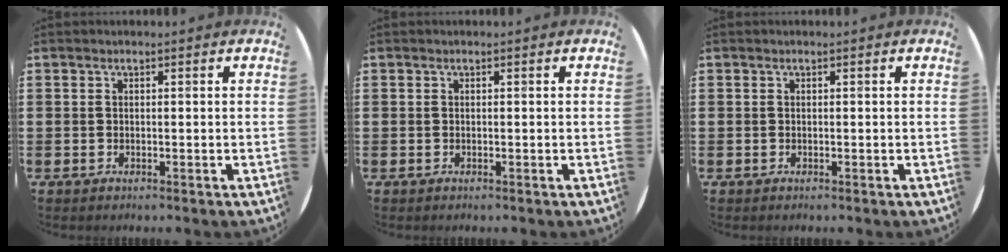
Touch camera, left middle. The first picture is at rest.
{"total": 0.0}
{"total": 0.0}